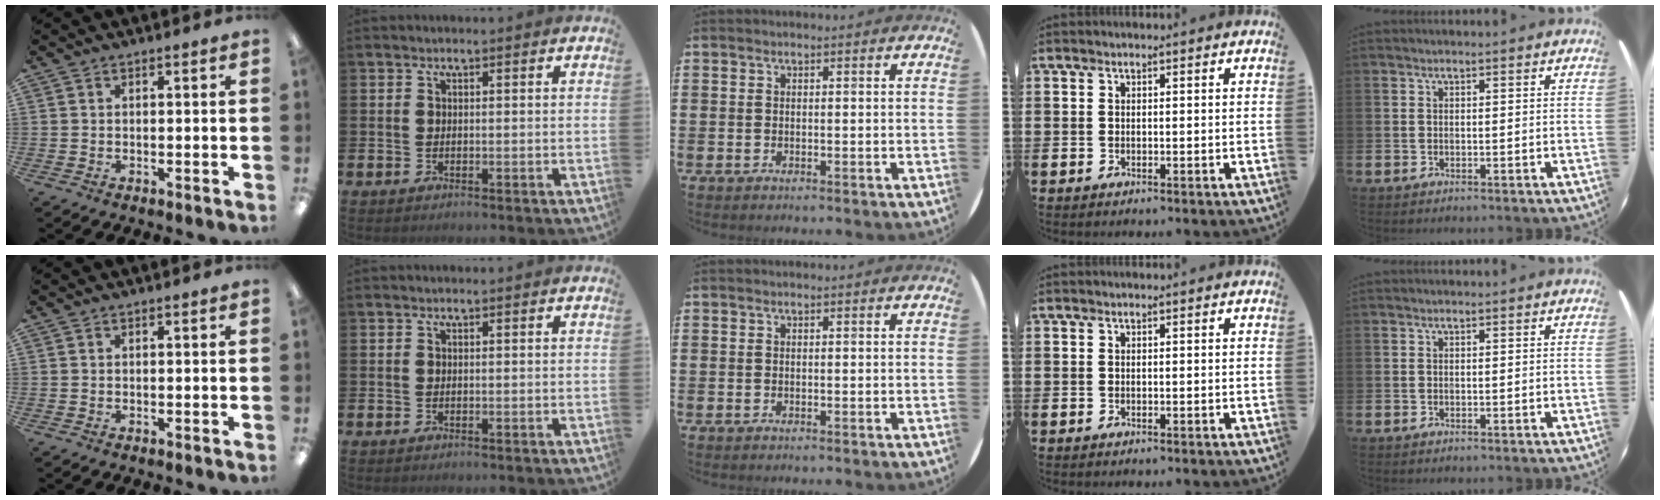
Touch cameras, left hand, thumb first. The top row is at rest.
{}